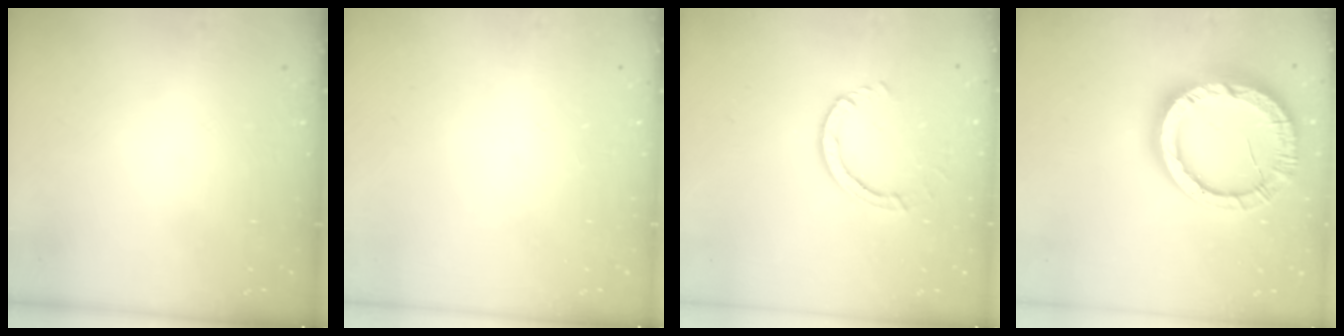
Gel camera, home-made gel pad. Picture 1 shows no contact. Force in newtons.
{"total": 0.0}
{"total": 3.8, "press": 3.8, "slide": 0.5}
{"total": 21.5, "press": 21.5, "slide": 1.8}